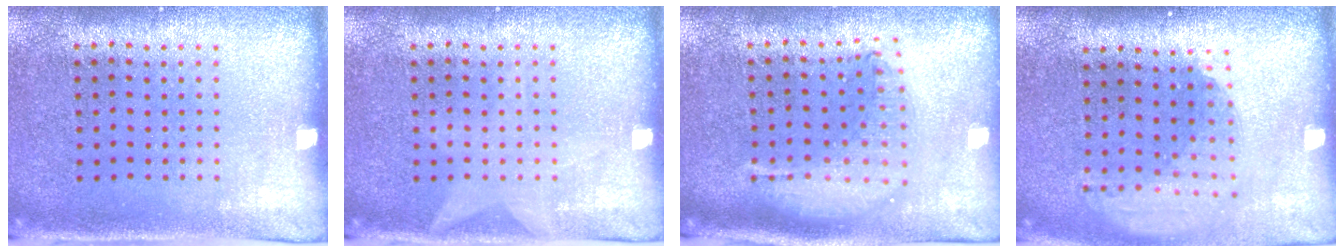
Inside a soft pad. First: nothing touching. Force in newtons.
{"total": 0.8, "press": 0.8, "slide": 0.1}
{"total": 1.8, "press": 1.5, "slide": 1.0}
{"total": 1.9, "press": 1.5, "slide": 1.1}